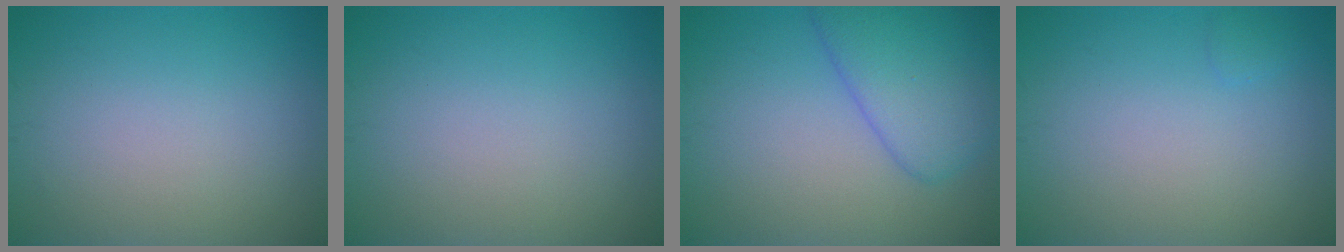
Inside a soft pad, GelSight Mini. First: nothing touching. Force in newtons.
{"total": 0.0}
{"total": 5.3, "press": 5.3, "slide": 0.1}
{"total": 0.6, "press": 0.6, "slide": 0.1}